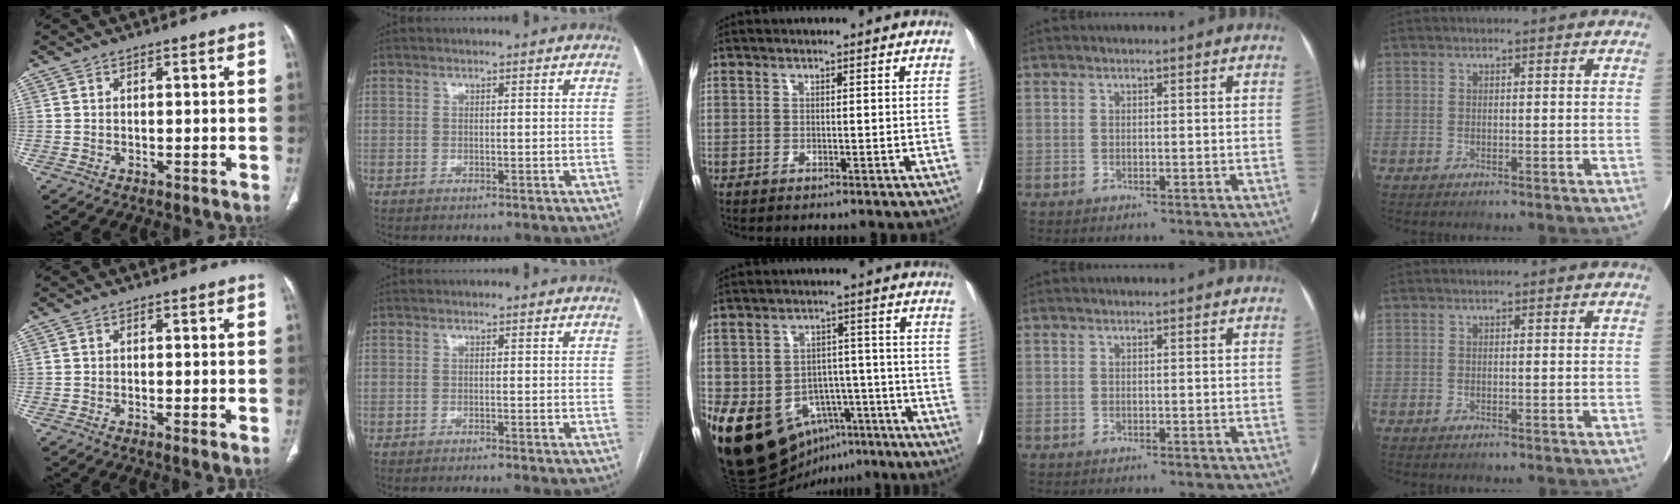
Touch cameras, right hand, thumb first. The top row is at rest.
{"thumb": {"total": 1.7, "force": [-0.5, 0.2, 1.6], "torque": [-0.037, -0.006, -0.012]}, "index": {"total": 1.0, "force": [-0.8, -0.3, 0.5], "torque": [-0.006, 0.003, -0.015]}, "middle": {"total": 17.3, "force": [-8.7, 12.2, 8.6], "torque": [-0.149, 0.026, -0.121]}}